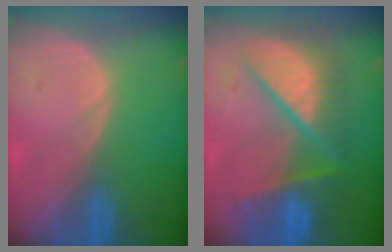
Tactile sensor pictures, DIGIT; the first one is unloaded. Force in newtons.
{"total": 10.4, "press": 10.3, "slide": 1.2}